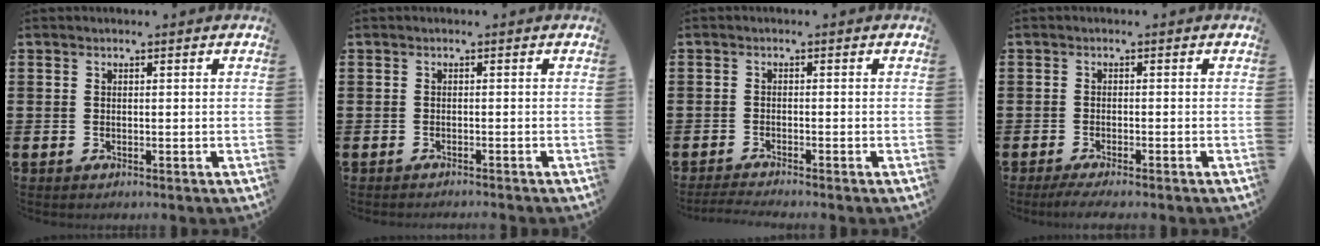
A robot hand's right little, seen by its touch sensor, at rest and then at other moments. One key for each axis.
{"total": 0.5, "fx": -0.5, "fy": -0.2, "fz": 0.0, "tx": 0.002, "ty": -0.001, "tz": -0.011}
{"total": 1.3, "fx": -1.1, "fy": -0.1, "fz": 0.6, "tx": -0.010, "ty": 0.001, "tz": -0.022}
{"total": 1.4, "fx": -1.0, "fy": 0.1, "fz": 1.0, "tx": -0.015, "ty": -0.001, "tz": -0.019}